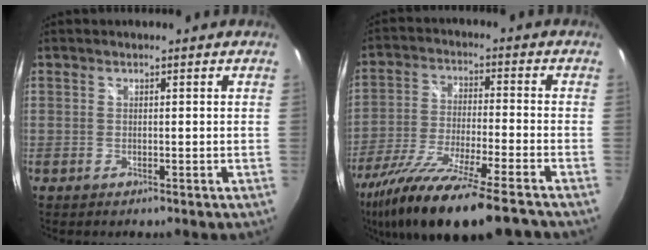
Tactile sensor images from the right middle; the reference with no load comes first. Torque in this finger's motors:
{"motor_torque": [2.14, 0.00, 0.49, 0.21]}